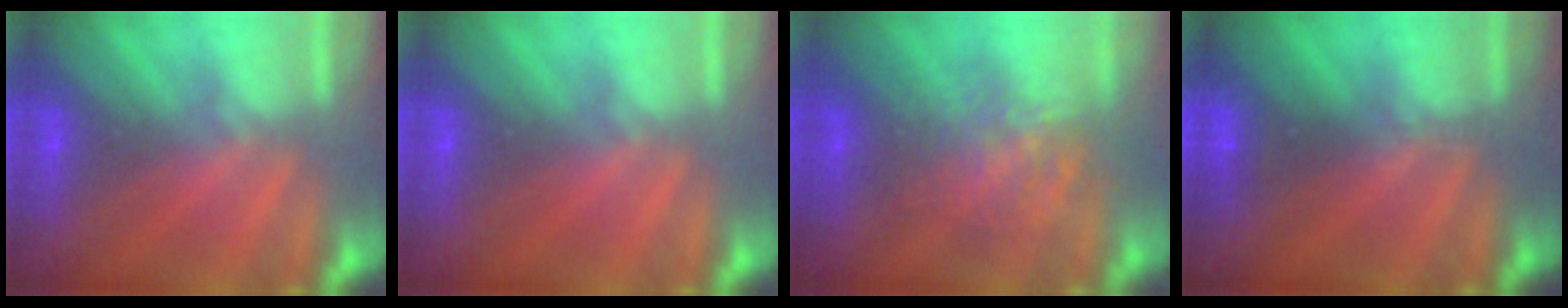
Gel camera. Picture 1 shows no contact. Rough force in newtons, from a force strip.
{"total": 0.0}
{"total": 2.1}
{"total": 2.9}